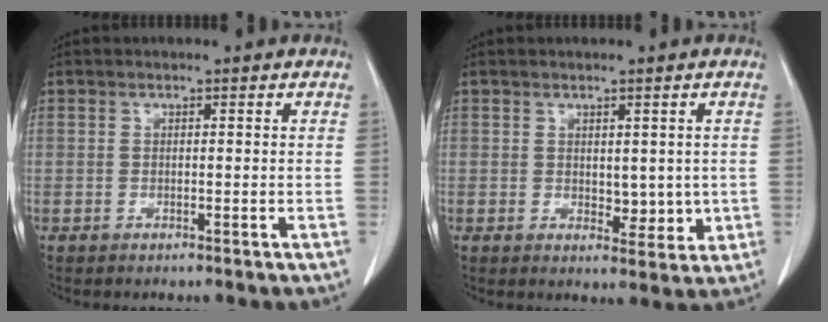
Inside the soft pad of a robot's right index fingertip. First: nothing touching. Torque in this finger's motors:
{"motor_torque": [0.00, 0.14, 0.02, 0.00]}